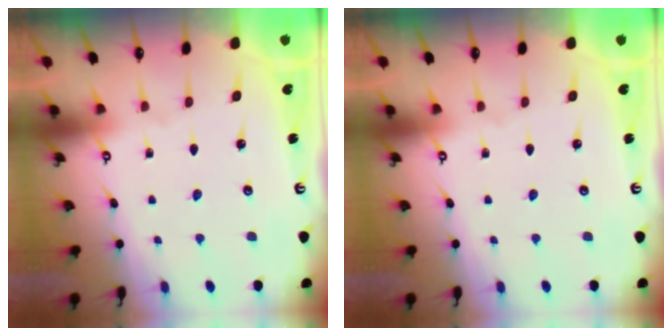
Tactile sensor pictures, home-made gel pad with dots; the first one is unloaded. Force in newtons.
{"total": 0.0}